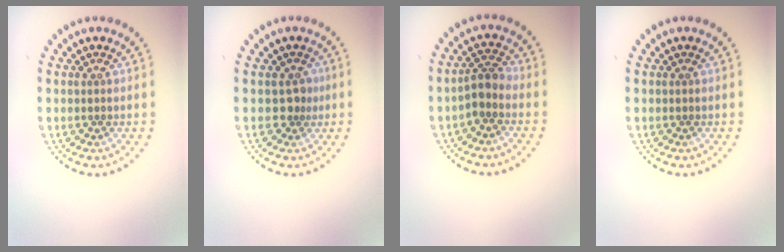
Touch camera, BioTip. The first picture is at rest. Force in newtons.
{"total": 1.7, "press": 1.3, "slide": 1.1}
{"total": 2.4, "press": 1.9, "slide": 1.5}
{"total": 0.0}